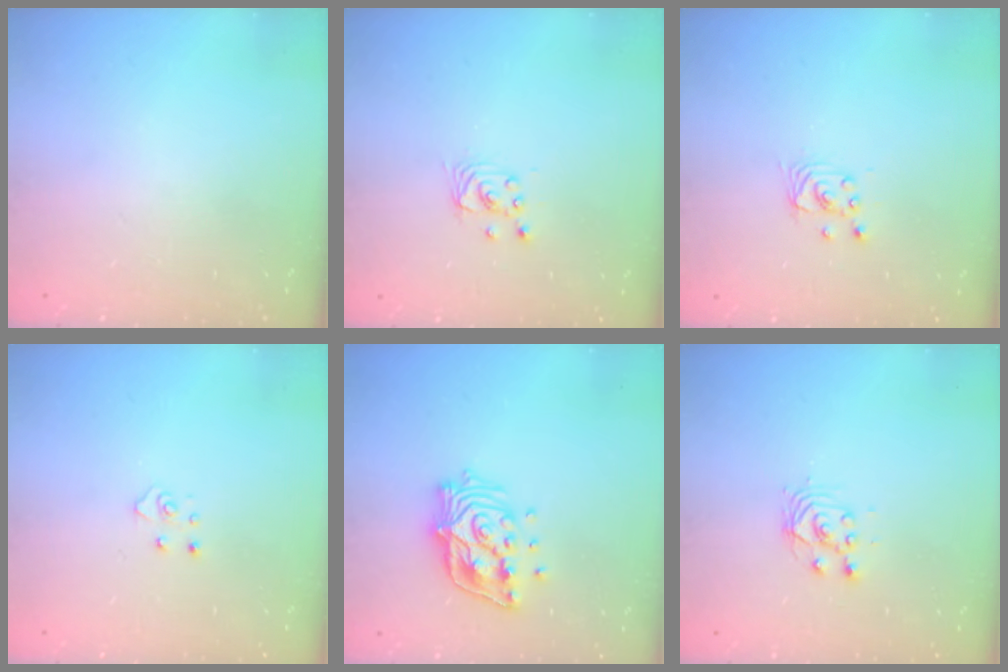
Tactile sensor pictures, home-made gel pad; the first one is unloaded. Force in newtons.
{"total": 2.4, "press": 2.4, "slide": 0.2}
{"total": 2.4, "press": 2.4, "slide": 0.2}
{"total": 4.0, "press": 4.0, "slide": 0.4}
{"total": 14.7, "press": 14.6, "slide": 1.4}
{"total": 3.1, "press": 3.0, "slide": 0.3}